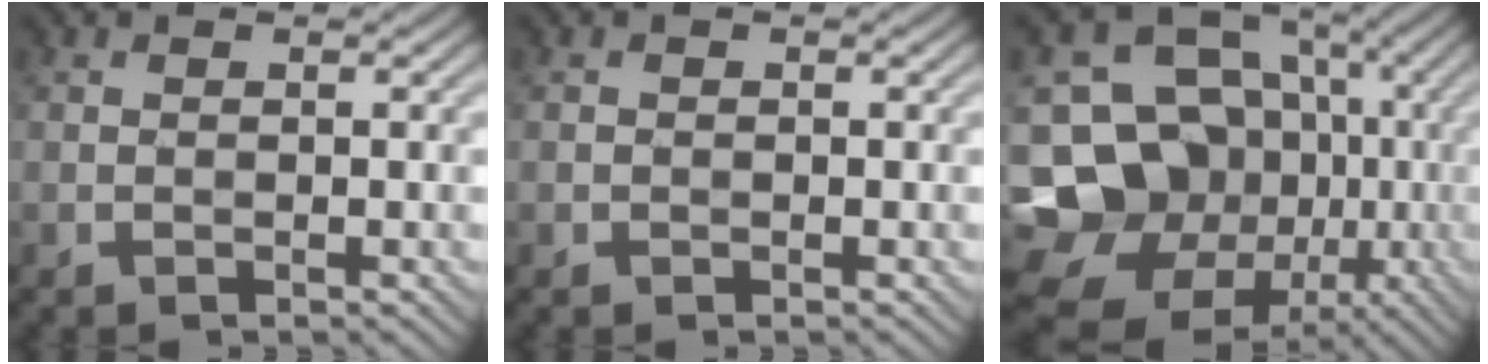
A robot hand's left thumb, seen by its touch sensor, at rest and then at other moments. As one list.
[{"total": 0.0}, {"total": 21.0, "force": [-5.3, 17.9, 9.7], "torque": [-0.209, -0.013, -0.103]}]